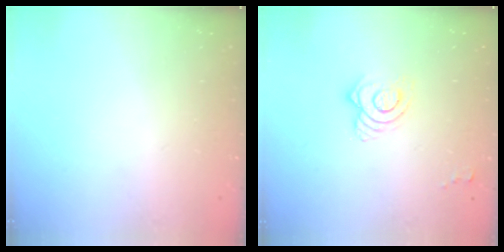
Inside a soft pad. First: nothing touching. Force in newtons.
{"total": 8.4, "press": 8.3, "slide": 0.9}